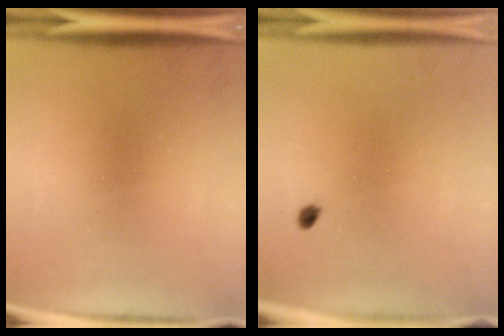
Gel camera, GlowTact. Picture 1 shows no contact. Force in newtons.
{"total": 1.6}